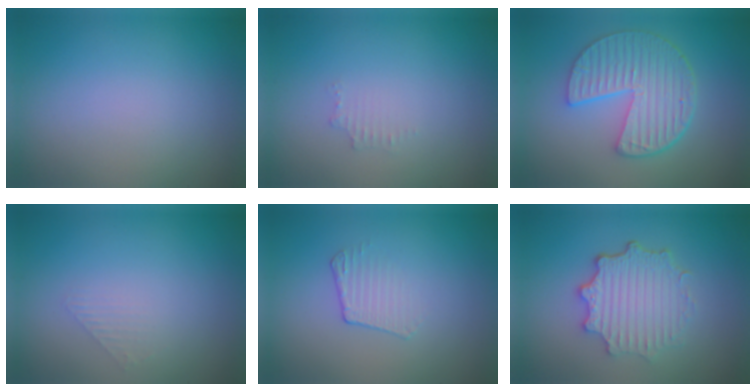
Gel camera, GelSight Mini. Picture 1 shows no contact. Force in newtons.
{"total": 0.9, "press": 0.8, "slide": 0.1}
{"total": 6.3, "press": 4.5, "slide": 4.3}
{"total": 1.0, "press": 1.0, "slide": 0.1}
{"total": 1.5, "press": 0.7, "slide": 1.4}
{"total": 4.9, "press": 3.8, "slide": 3.1}